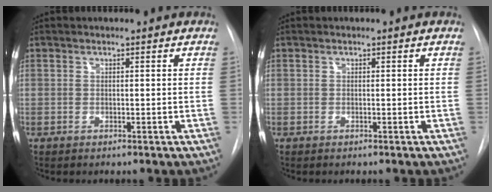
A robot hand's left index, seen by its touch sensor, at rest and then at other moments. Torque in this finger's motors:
{"motor_torque": [0.01, 0.00, -0.02, 0.00]}